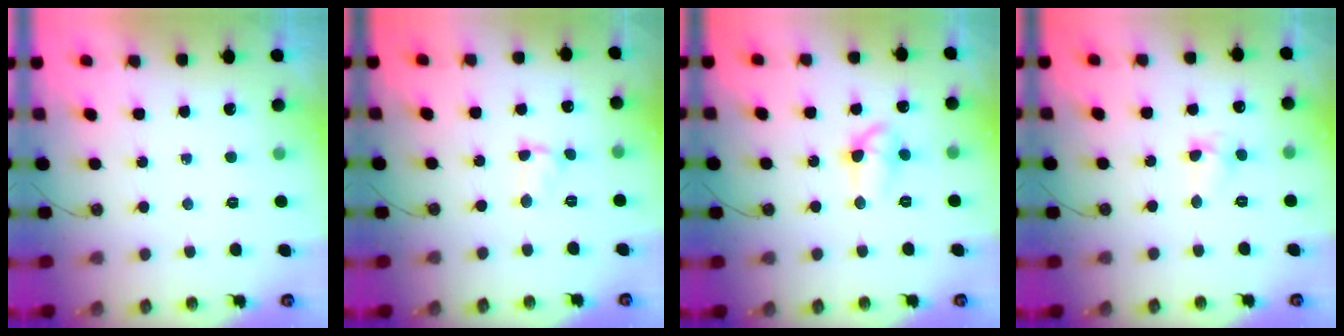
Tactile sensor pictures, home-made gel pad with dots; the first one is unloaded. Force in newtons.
{"total": 1.9, "press": 1.9, "slide": 0.3}
{"total": 8.2, "press": 8.2, "slide": 0.9}
{"total": 4.9, "press": 4.8, "slide": 0.5}